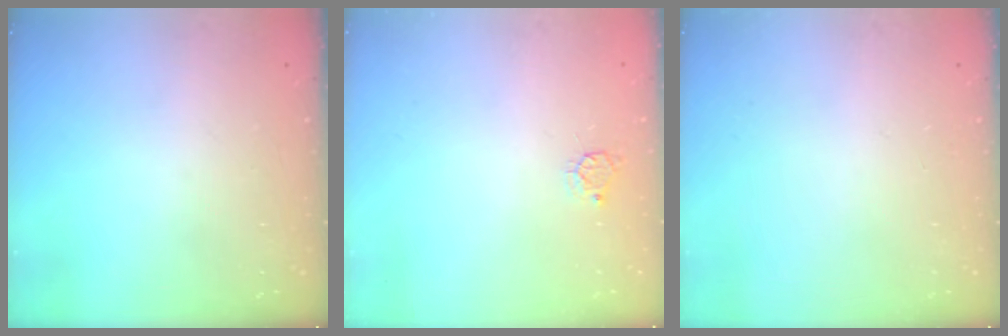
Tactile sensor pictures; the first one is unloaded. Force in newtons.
{"total": 3.7, "press": 3.7, "slide": 0.4}
{"total": 0.0}